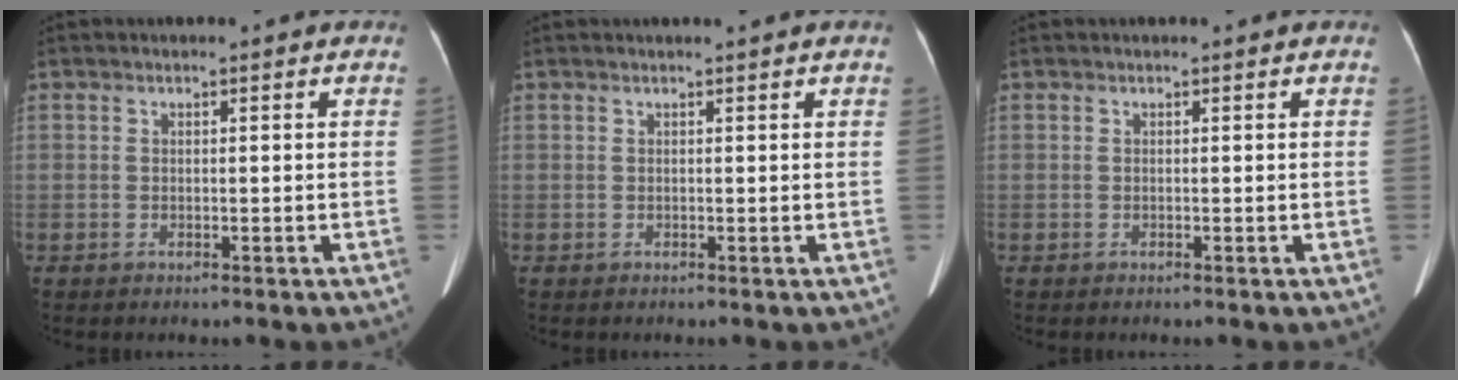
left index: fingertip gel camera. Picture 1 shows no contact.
{"total": 1.1, "force": [1.0, -0.3, 0.5], "torque": [-0.012, 0.008, 0.019]}
{"total": 0.0}